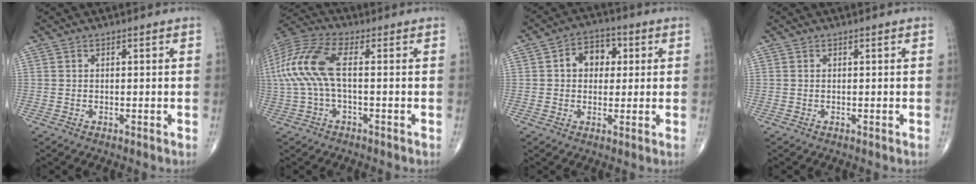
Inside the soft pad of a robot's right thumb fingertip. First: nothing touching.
{"total": 12.5, "force": [0.3, 4.9, 11.5], "torque": [-0.280, 0.031, 0.003]}
{"total": 7.3, "force": [1.5, 5.5, 4.6], "torque": [-0.037, 0.012, 0.016]}
{"total": 0.0}